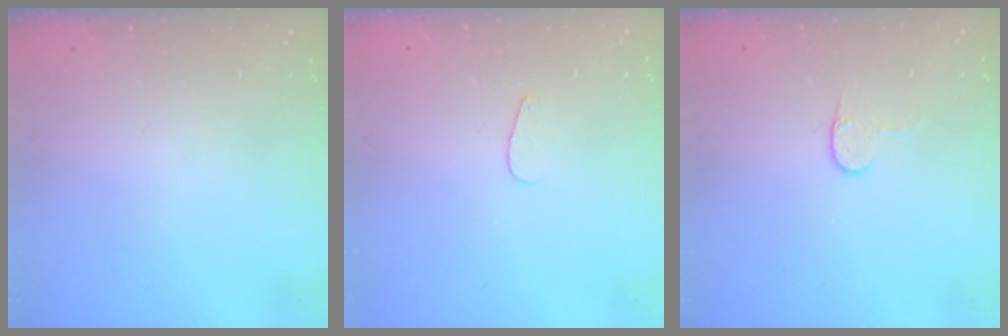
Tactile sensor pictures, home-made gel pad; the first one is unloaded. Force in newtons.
{"total": 3.7, "press": 3.7, "slide": 0.4}
{"total": 4.3, "press": 4.3, "slide": 0.4}